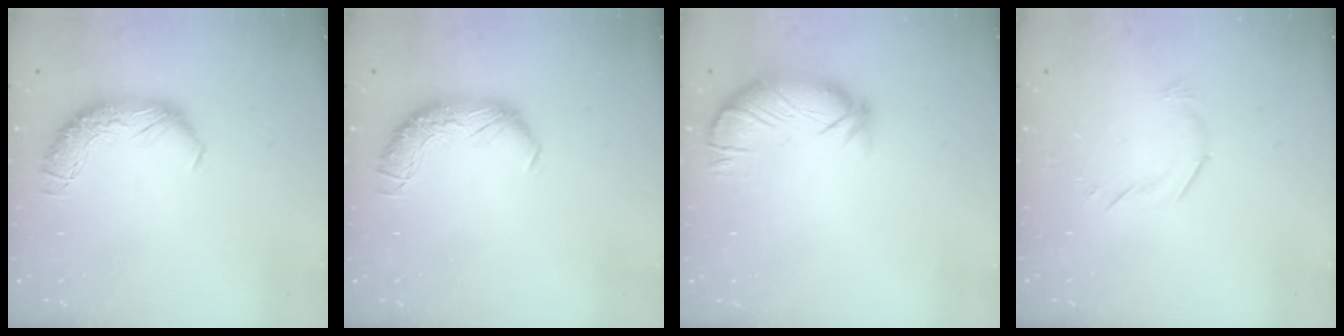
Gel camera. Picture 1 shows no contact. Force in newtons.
{"total": 0.0}
{"total": 3.9, "press": 3.3, "slide": 2.0}
{"total": 5.5, "press": 5.4, "slide": 1.2}